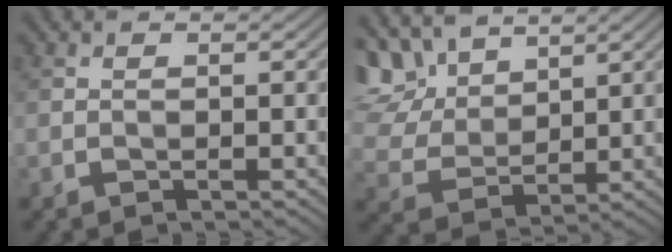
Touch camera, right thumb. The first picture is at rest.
{"total": 10.1, "force": [6.8, 5.0, 5.6], "torque": [-0.166, 0.013, 0.131]}